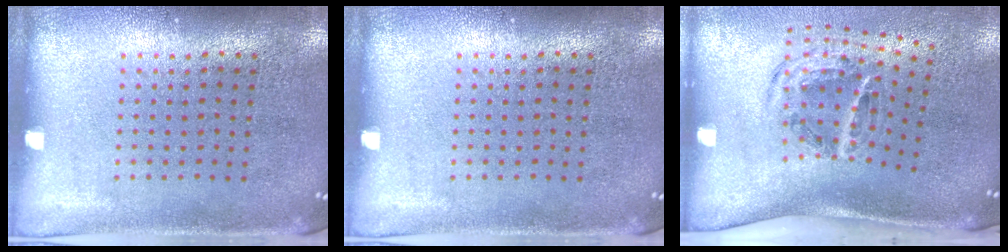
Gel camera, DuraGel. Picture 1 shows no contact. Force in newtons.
{"total": 0.0}
{"total": 1.8, "press": 1.1, "slide": 1.5}